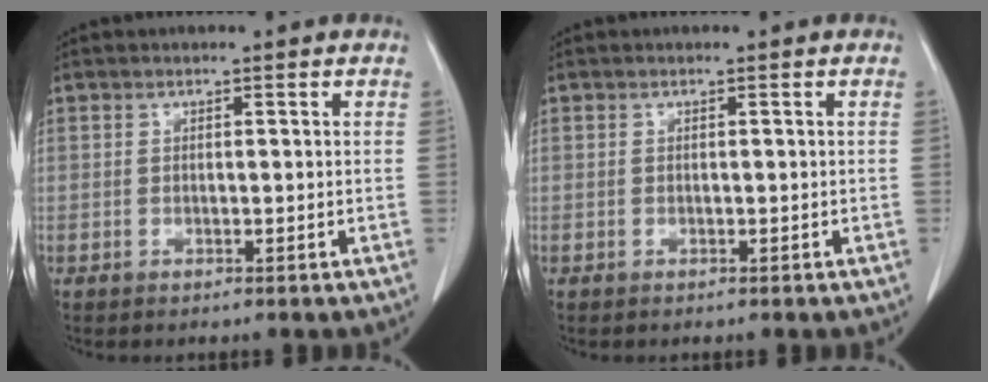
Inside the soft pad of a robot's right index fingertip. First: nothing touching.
{"total": 0.0}